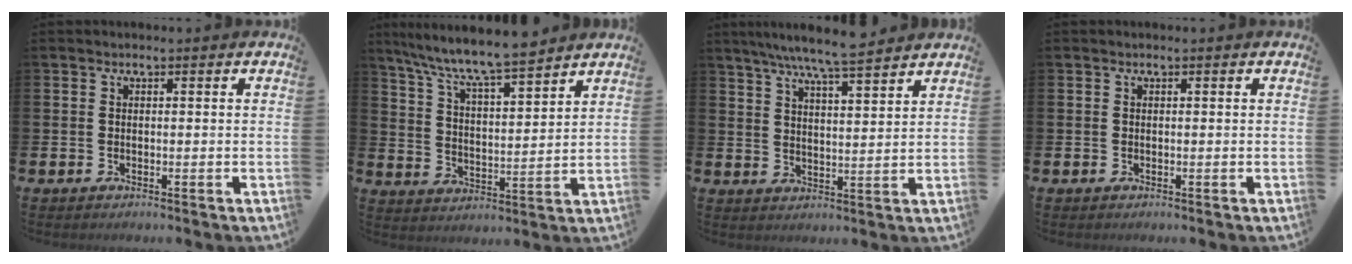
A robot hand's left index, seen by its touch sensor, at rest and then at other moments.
{"total": 8.5, "force": [7.9, 0.5, 3.0], "torque": [-0.094, -0.051, 0.140]}
{"total": 7.4, "force": [6.9, 0.0, 2.6], "torque": [-0.070, -0.033, 0.122]}
{"total": 0.0}